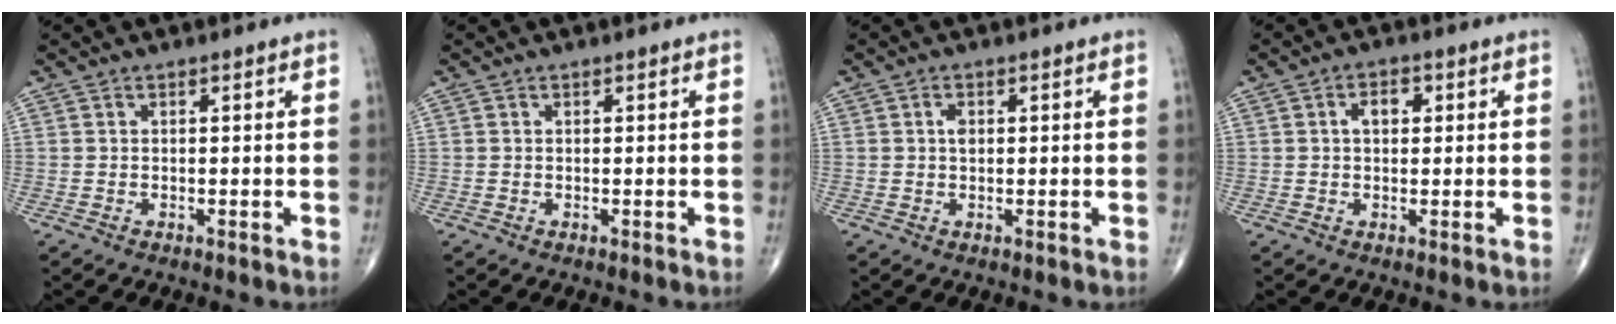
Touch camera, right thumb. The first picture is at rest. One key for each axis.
{"total": 0.0}
{"total": 1.6, "fx": 0.3, "fy": 1.0, "fz": 1.2, "tx": -0.017, "ty": 0.001, "tz": 0.003}
{"total": 3.3, "fx": 0.7, "fy": 2.1, "fz": 2.4, "tx": -0.028, "ty": 0.007, "tz": 0.007}